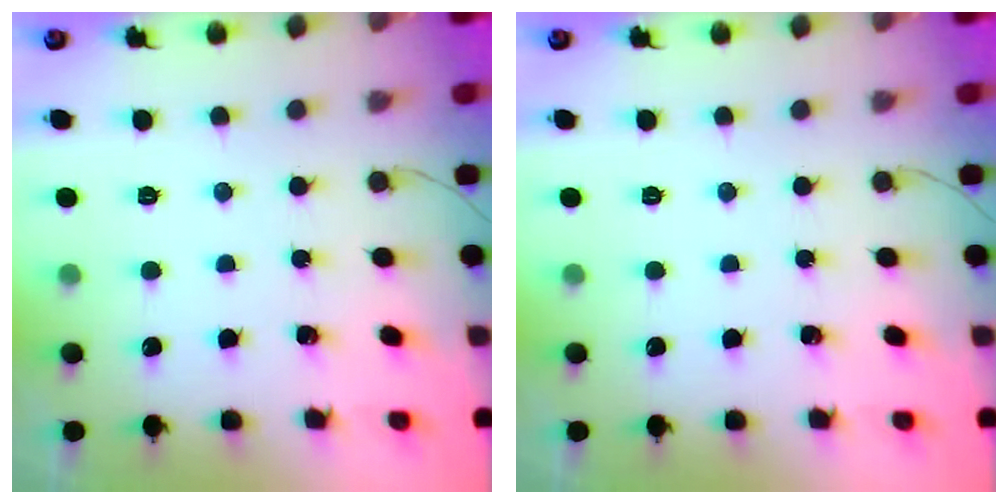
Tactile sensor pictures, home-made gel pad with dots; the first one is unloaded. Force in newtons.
{"total": 0.0}